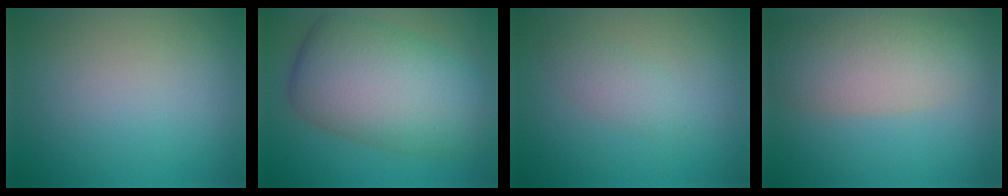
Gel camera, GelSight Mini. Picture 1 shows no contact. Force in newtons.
{"total": 10.6, "press": 10.6, "slide": 0.3}
{"total": 1.7, "press": 1.7, "slide": 0.1}
{"total": 6.8, "press": 6.8, "slide": 0.2}